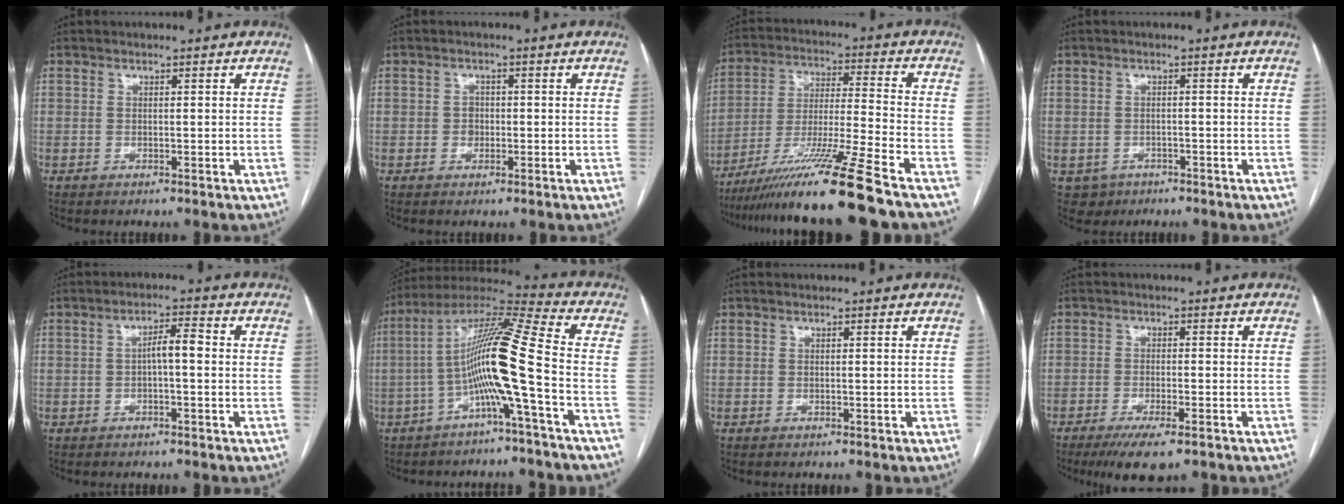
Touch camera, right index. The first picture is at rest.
{"total": 1.7, "force": [-0.2, 1.5, 0.8], "torque": [-0.010, 0.005, -0.003]}
{"total": 16.7, "force": [-12.8, -2.5, 10.4], "torque": [-0.199, -0.026, -0.225]}
{"total": 3.1, "force": [-1.6, 2.6, 0.2], "torque": [0.000, 0.008, -0.020]}
{"total": 3.6, "force": [-0.2, 0.8, 3.5], "torque": [-0.057, 0.013, -0.004]}
{"total": 13.3, "force": [-3.2, -1.3, 12.9], "torque": [-0.236, 0.020, -0.071]}
{"total": 0.0}
{"total": 6.9, "force": [-4.7, 1.2, 4.9], "torque": [-0.078, -0.015, -0.071]}